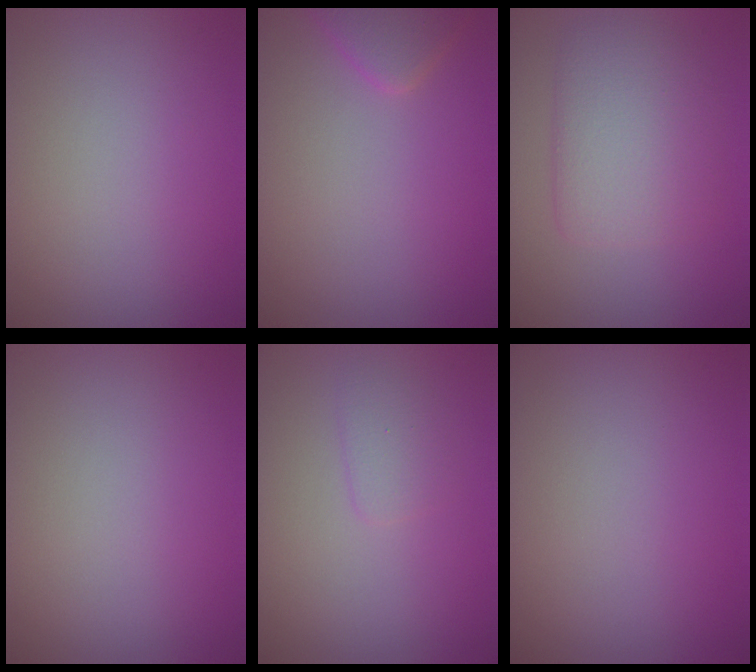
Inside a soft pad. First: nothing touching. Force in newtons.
{"total": 2.3, "press": 2.2, "slide": 0.2}
{"total": 4.4, "press": 4.4, "slide": 0.4}
{"total": 0.0}
{"total": 1.3, "press": 1.3, "slide": 0.1}
{"total": 0.0}